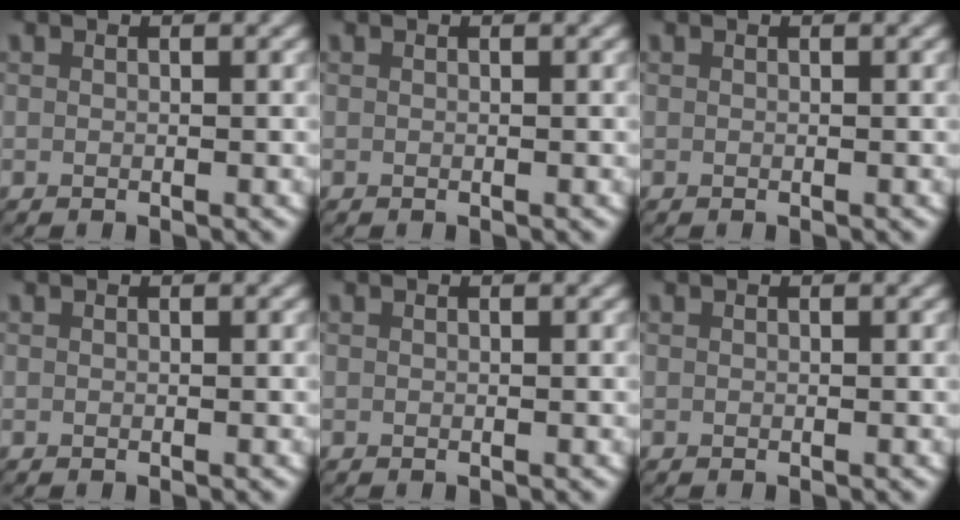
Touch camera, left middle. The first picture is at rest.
{"total": 0.0}
{"total": 0.0}
{"total": 0.0}
{"total": 0.0}
{"total": 0.0}